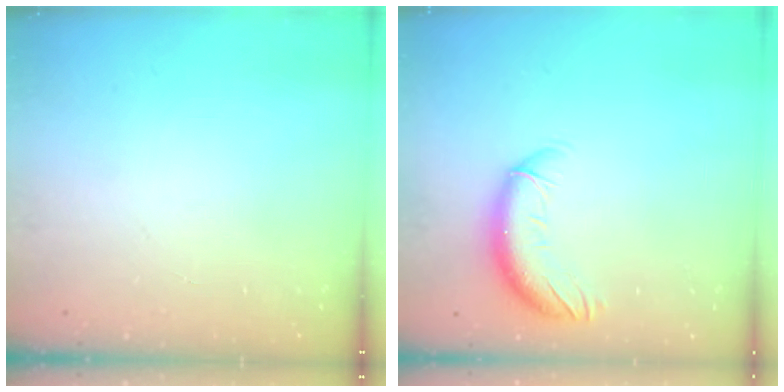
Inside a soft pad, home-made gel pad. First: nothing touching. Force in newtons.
{"total": 10.6, "press": 10.4, "slide": 2.0}